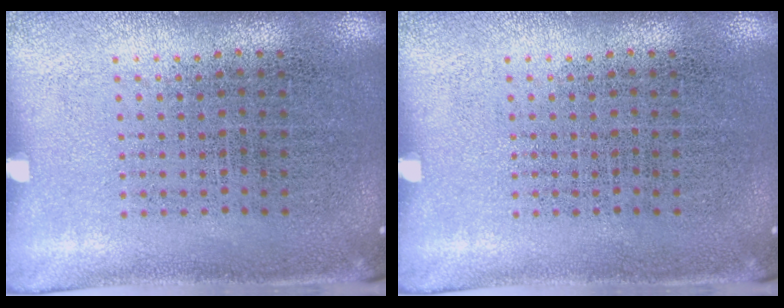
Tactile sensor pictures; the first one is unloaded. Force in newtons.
{"total": 0.0}